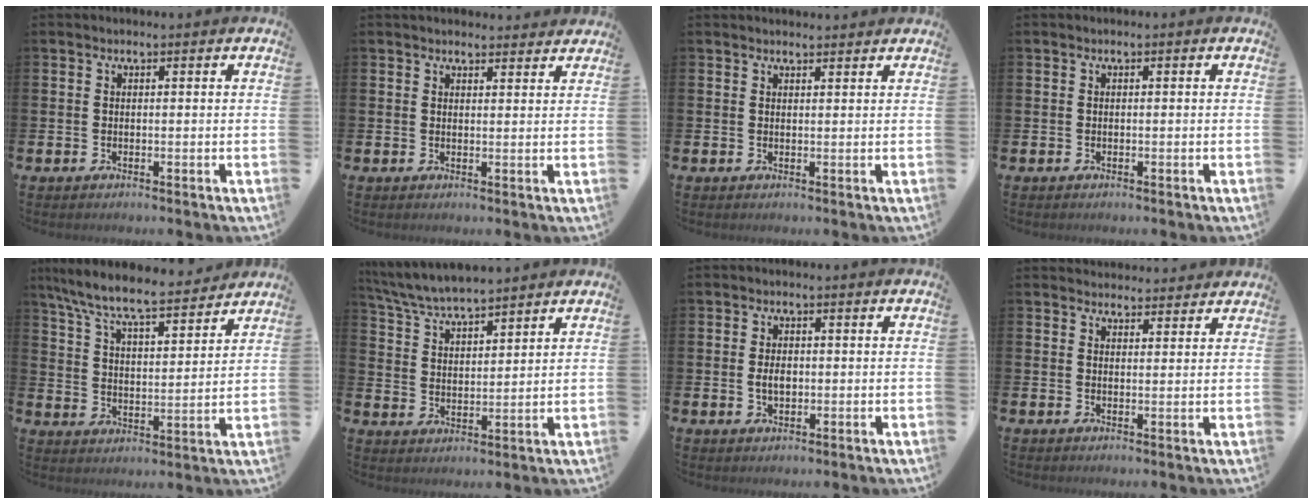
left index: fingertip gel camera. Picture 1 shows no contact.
{"total": 2.3, "force": [2.2, 0.6, 0.1], "torque": [0.002, -0.010, 0.040]}
{"total": 1.3, "force": [1.3, 0.2, 0.1], "torque": [0.005, -0.003, 0.022]}
{"total": 0.0}
{"total": 8.6, "force": [7.9, 1.1, 3.2], "torque": [-0.101, -0.049, 0.139]}
{"total": 6.1, "force": [6.0, 0.5, 1.0], "torque": [-0.050, -0.028, 0.109]}
{"total": 2.6, "force": [0.0, 1.7, 2.0], "torque": [-0.017, -0.003, -0.006]}
{"total": 3.0, "force": [2.9, 0.8, -0.2], "torque": [0.006, -0.015, 0.052]}